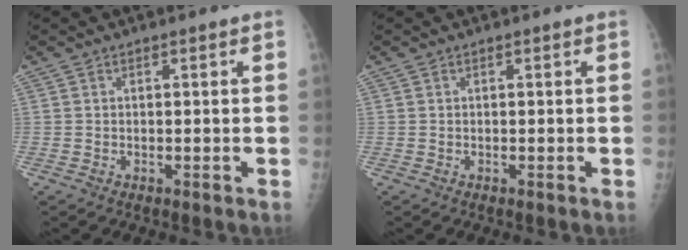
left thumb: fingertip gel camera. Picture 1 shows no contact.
{"total": 0.0}